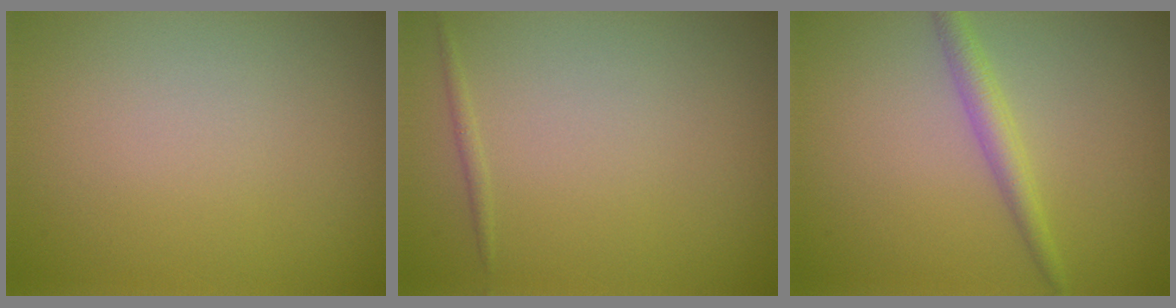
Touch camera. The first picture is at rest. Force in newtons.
{"total": 0.6, "press": 0.6, "slide": 0.1}
{"total": 2.2, "press": 2.2, "slide": 0.1}